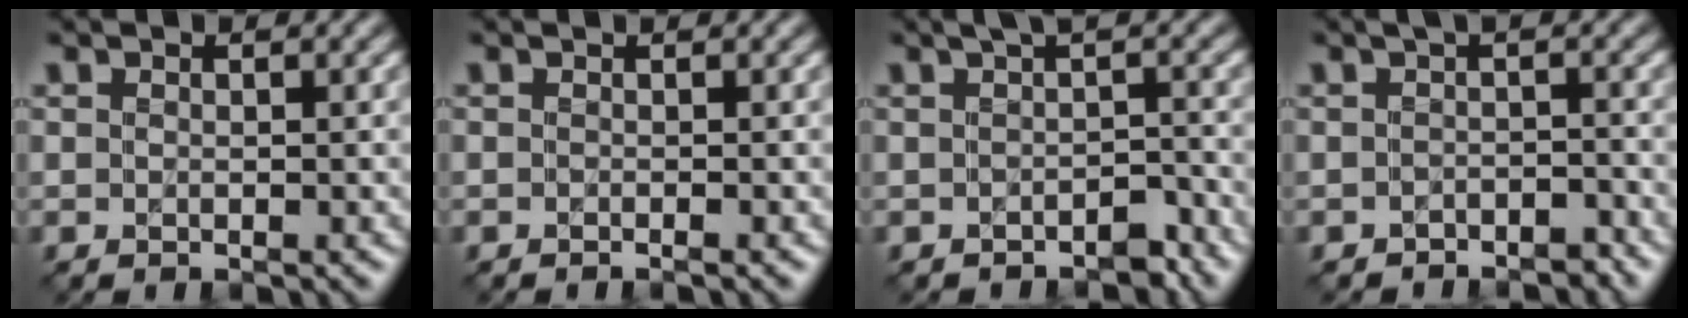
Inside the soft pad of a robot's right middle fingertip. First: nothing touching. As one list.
[{"total": 0.9, "force": [-0.3, 0.3, 0.8], "torque": [-0.006, -0.004, -0.010]}, {"total": 2.4, "force": [-1.2, 0.7, 1.9], "torque": [-0.017, 0.000, -0.017]}, {"total": 2.3, "force": [-2.0, 0.6, 1.0], "torque": [-0.012, -0.005, -0.030]}]